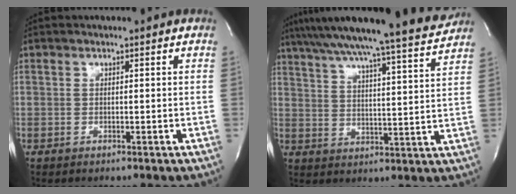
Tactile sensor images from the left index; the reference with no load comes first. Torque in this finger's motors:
{"motor_torque": [0.13, -0.17, 0.89, 0.21]}